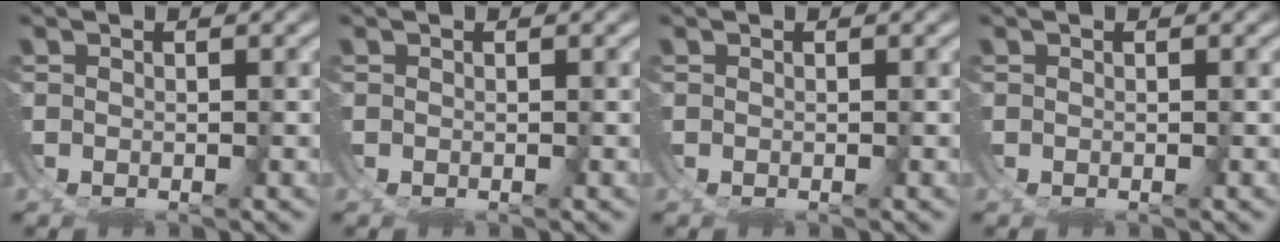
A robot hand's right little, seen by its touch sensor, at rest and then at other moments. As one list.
[{"total": 0.0}, {"total": 0.0}, {"total": 0.0}]